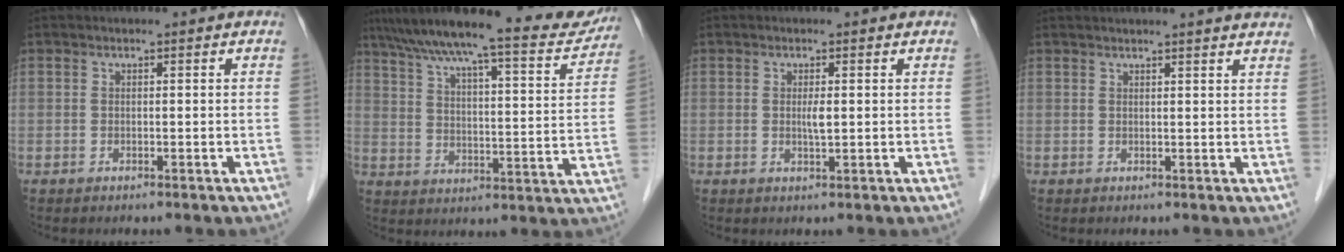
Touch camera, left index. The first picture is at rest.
{"total": 21.7, "force": [18.9, 2.6, 10.4], "torque": [-0.163, -0.012, 0.256]}
{"total": 1.6, "force": [-0.1, 0.2, 1.6], "torque": [-0.032, -0.006, -0.001]}
{"total": 7.6, "force": [7.1, -0.4, 2.9], "torque": [-0.036, 0.013, 0.065]}